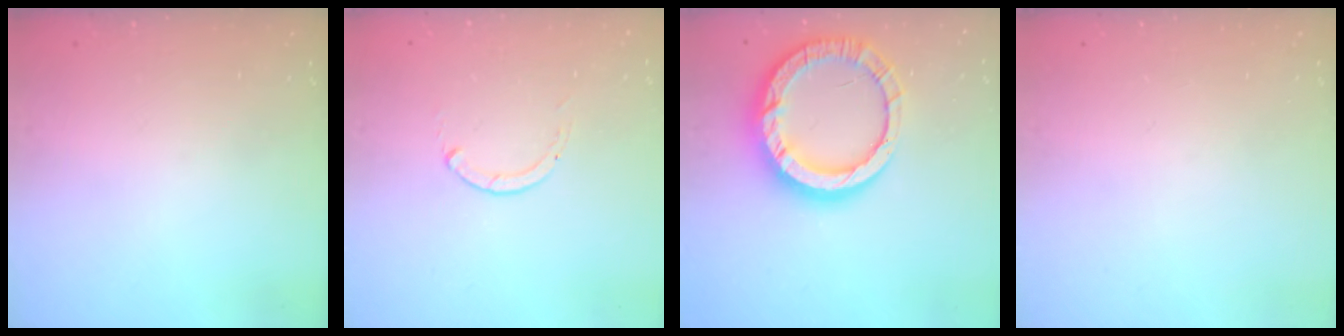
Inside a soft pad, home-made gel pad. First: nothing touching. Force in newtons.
{"total": 0.0}
{"total": 17.5, "press": 17.4, "slide": 1.5}
{"total": 0.0}